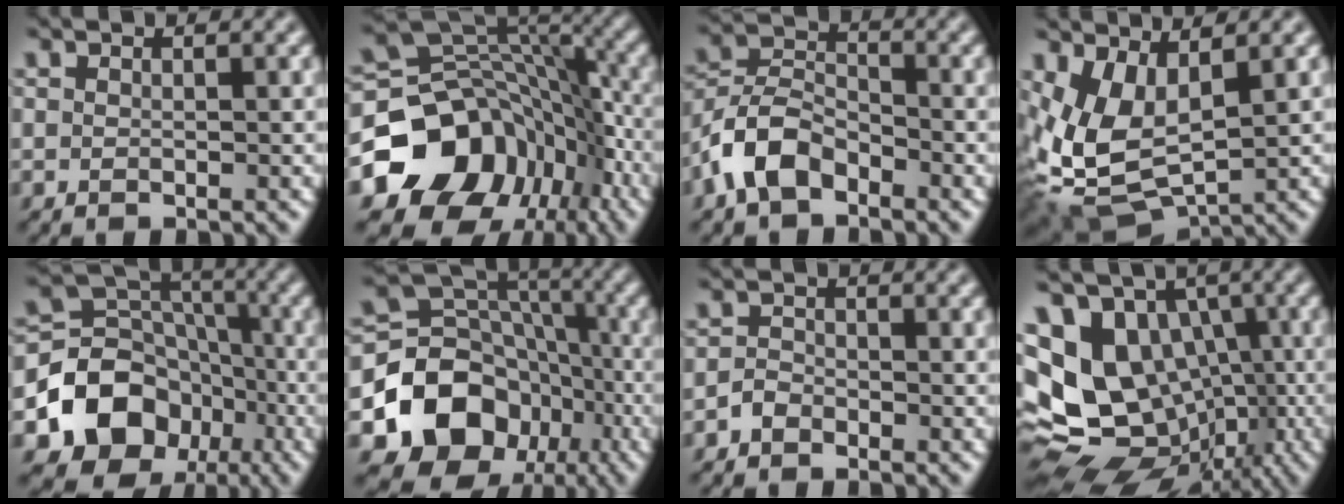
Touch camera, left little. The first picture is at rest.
{"total": 13.6, "force": [-6.4, 10.5, 5.9], "torque": [-0.129, -0.012, -0.107]}
{"total": 5.3, "force": [-3.2, 3.0, 2.9], "torque": [-0.063, 0.008, -0.071]}
{"total": 7.2, "force": [0.6, 3.9, 6.0], "torque": [-0.148, -0.013, 0.016]}
{"total": 9.8, "force": [-3.9, 7.8, 4.3], "torque": [-0.065, 0.003, -0.076]}
{"total": 11.2, "force": [-4.2, 9.1, 5.1], "torque": [-0.093, 0.004, -0.080]}
{"total": 1.4, "force": [-1.0, 0.9, 0.4], "torque": [-0.006, 0.005, -0.022]}
{"total": 15.1, "force": [0.5, 11.9, 9.4], "torque": [-0.171, -0.005, 0.023]}